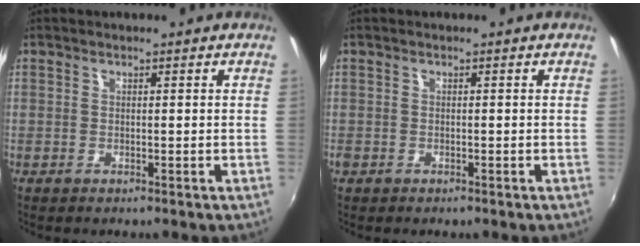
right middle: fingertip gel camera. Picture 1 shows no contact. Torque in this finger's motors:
{"motor_torque": [0.34, -0.33, 0.23, 0.21]}